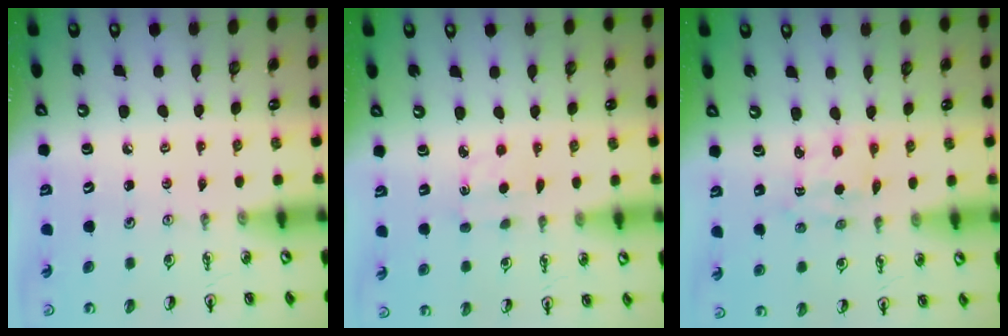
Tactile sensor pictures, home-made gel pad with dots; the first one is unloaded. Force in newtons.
{"total": 2.3, "press": 2.3, "slide": 0.4}
{"total": 2.0, "press": 1.9, "slide": 0.5}